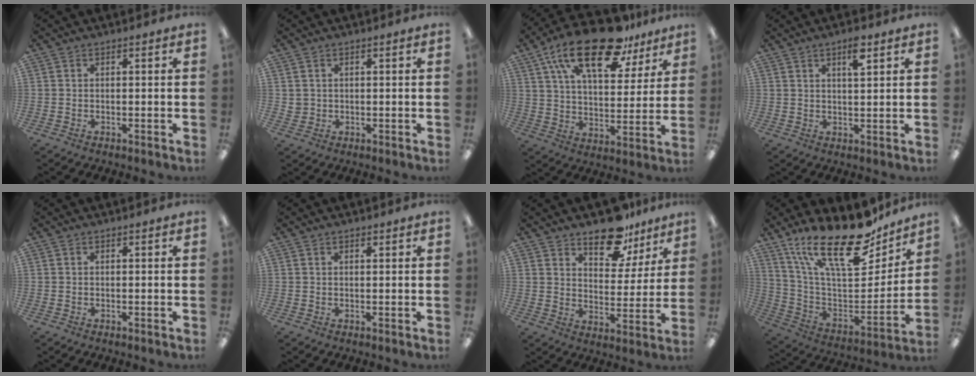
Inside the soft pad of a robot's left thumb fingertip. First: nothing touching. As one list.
[{"total": 1.8, "force": [0.9, 1.6, 0.1], "torque": [-0.005, 0.002, 0.016]}, {"total": 22.4, "force": [14.7, 9.5, 14.0], "torque": [-0.240, -0.069, 0.253]}, {"total": 4.9, "force": [3.1, 1.3, 3.5], "torque": [-0.054, -0.006, 0.048]}, {"total": 0.0}, {"total": 0.7, "force": [0.6, 0.3, 0.3], "torque": [-0.006, 0.001, 0.011]}, {"total": 12.8, "force": [9.9, 6.3, 5.1], "torque": [-0.063, -0.062, 0.179]}, {"total": 26.3, "force": [18.6, 9.6, 15.8], "torque": [-0.266, -0.117, 0.321]}]